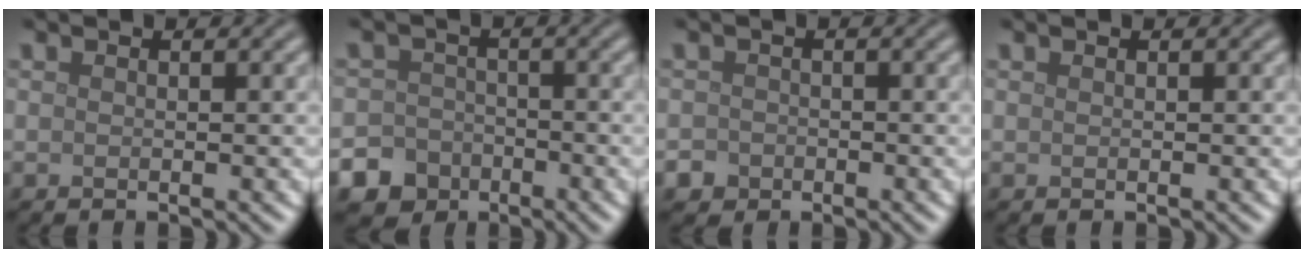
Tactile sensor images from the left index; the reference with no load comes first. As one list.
[{"total": 7.9, "force": [-4.9, 6.1, 1.0], "torque": [-0.007, -0.028, -0.099]}, {"total": 2.0, "force": [-1.1, 1.7, 0.2], "torque": [0.010, 0.003, -0.020]}, {"total": 0.0}]